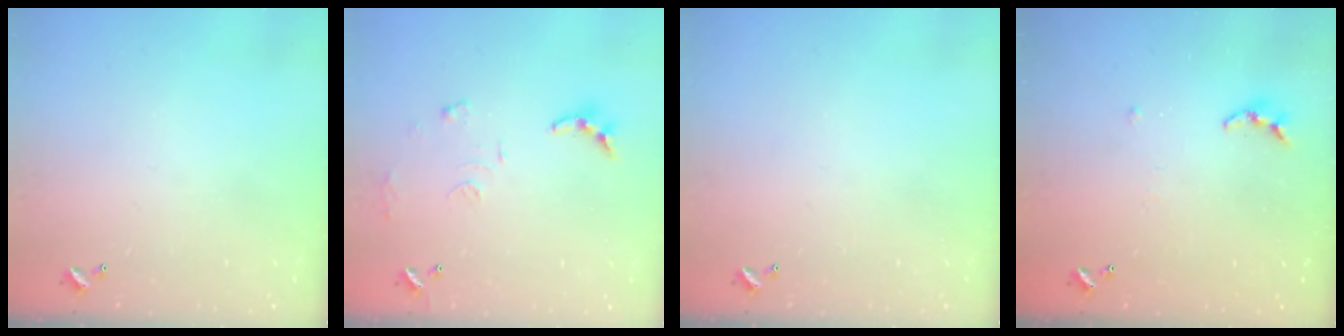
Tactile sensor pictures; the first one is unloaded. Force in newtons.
{"total": 9.3, "press": 9.3, "slide": 0.6}
{"total": 0.0}
{"total": 4.0, "press": 3.9, "slide": 0.5}